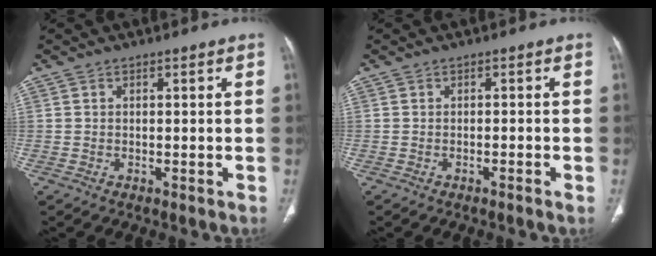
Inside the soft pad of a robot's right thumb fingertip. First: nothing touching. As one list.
[{"total": 1.0, "force": [-0.6, -0.1, 0.8], "torque": [-0.021, 0.004, -0.010]}]